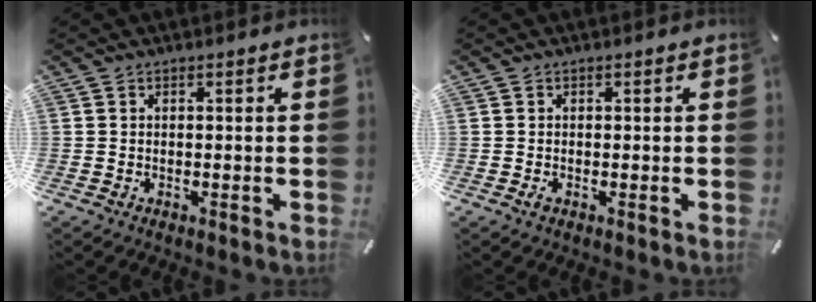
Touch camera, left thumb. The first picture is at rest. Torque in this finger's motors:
{"motor_torque": [0.04, 0.62, 0.20, 0.18, 0.00]}